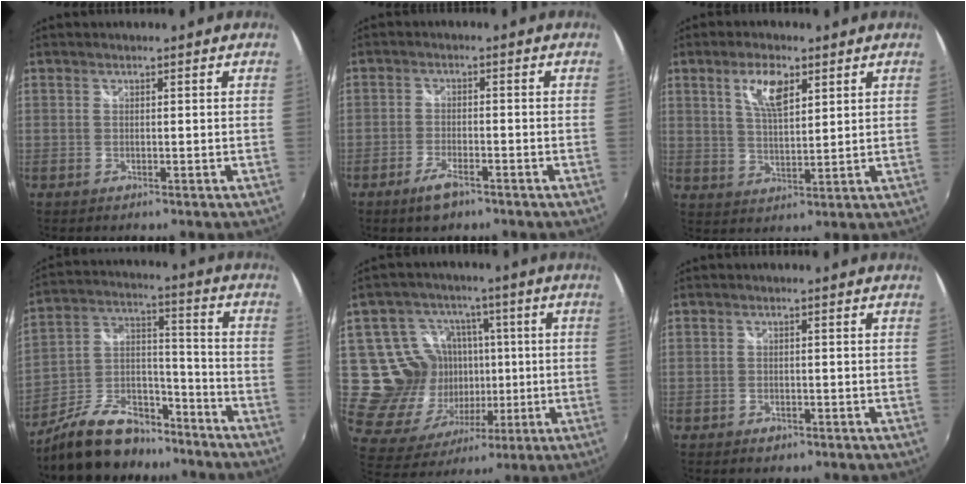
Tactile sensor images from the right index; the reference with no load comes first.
{"total": 4.6, "force": [-3.2, 1.7, 2.8], "torque": [-0.071, -0.007, -0.059]}
{"total": 7.0, "force": [3.5, 2.8, 5.4], "torque": [-0.099, 0.007, 0.067]}
{"total": 16.4, "force": [-12.4, 7.8, 7.4], "torque": [-0.157, 0.024, -0.199]}
{"total": 15.7, "force": [1.8, 14.7, 5.3], "torque": [-0.130, 0.013, 0.049]}
{"total": 1.8, "force": [-1.1, 1.2, 0.6], "torque": [-0.015, -0.003, -0.018]}